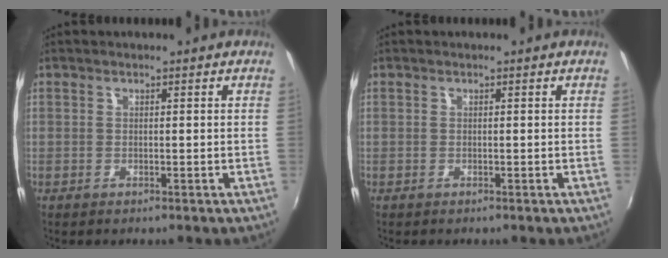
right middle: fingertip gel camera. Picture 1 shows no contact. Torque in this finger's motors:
{"motor_torque": [-0.19, -0.03, -0.01, -0.01]}